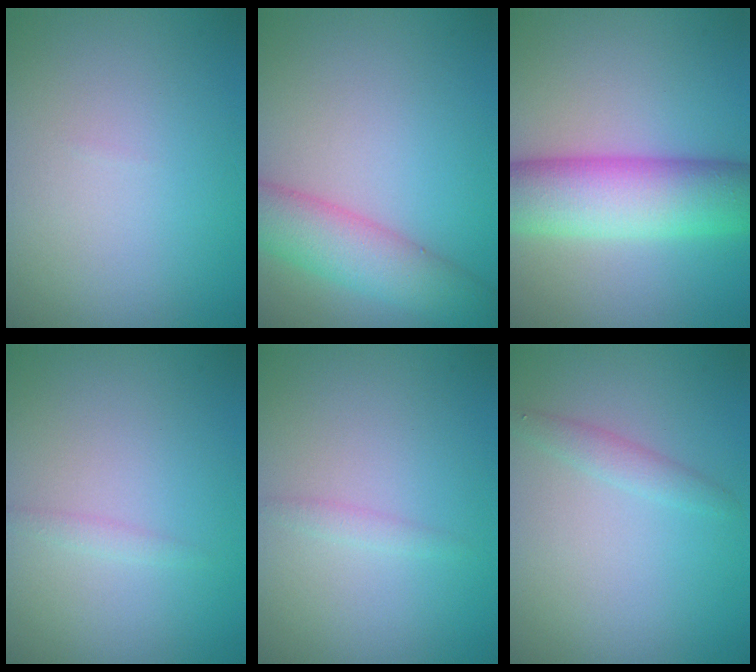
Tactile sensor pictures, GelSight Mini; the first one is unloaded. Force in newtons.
{"total": 5.6, "press": 5.6, "slide": 0.2}
{"total": 9.0, "press": 9.0, "slide": 0.2}
{"total": 0.7, "press": 0.7, "slide": 0.1}
{"total": 0.8, "press": 0.8, "slide": 0.1}
{"total": 1.4, "press": 1.4, "slide": 0.0}